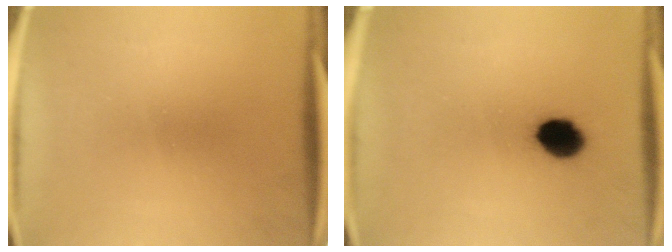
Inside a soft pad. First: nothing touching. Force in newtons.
{"total": 7.3}